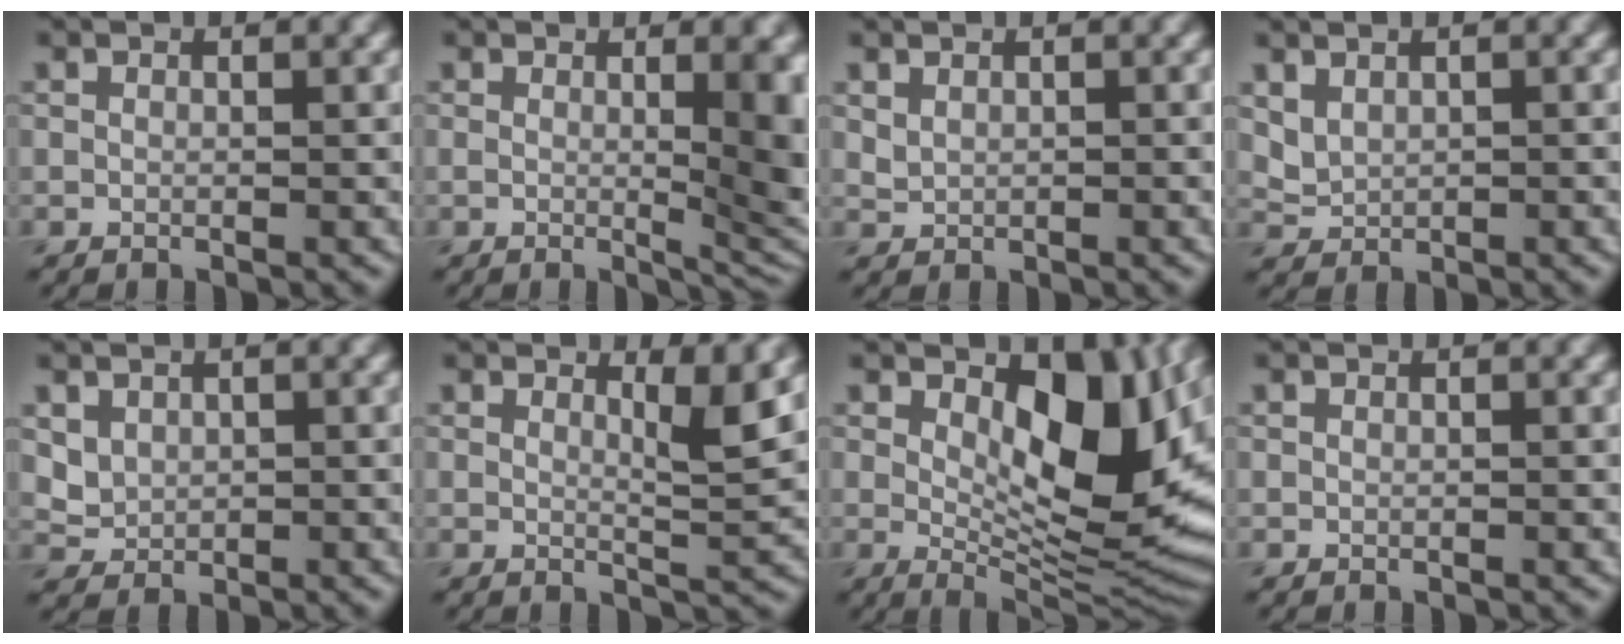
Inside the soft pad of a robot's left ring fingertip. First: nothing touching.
{"total": 8.9, "force": [0.8, 3.2, 8.3], "torque": [-0.061, -0.002, 0.013]}
{"total": 0.7, "force": [0.6, 0.4, 0.3], "torque": [-0.010, -0.002, 0.017]}
{"total": 1.4, "force": [0.9, 0.9, 0.6], "torque": [-0.014, -0.001, 0.025]}
{"total": 1.7, "force": [0.6, 1.4, 0.6], "torque": [-0.012, -0.005, 0.019]}
{"total": 3.3, "force": [1.5, 0.7, 2.8], "torque": [-0.036, -0.008, 0.022]}
{"total": 11.4, "force": [2.7, 5.2, 9.8], "torque": [-0.136, -0.009, 0.045]}
{"total": 0.0}